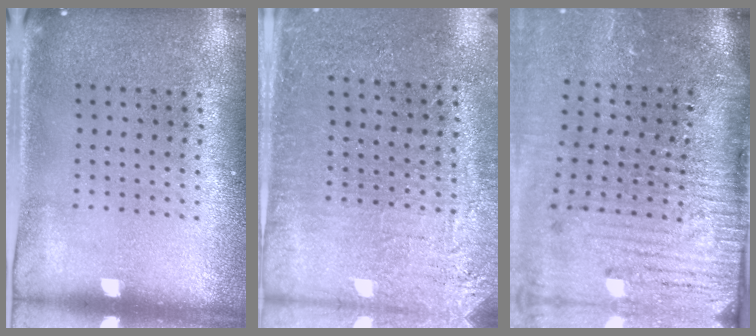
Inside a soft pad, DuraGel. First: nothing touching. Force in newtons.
{"total": 2.8, "press": 2.7, "slide": 0.7}
{"total": 5.0, "press": 4.1, "slide": 2.8}